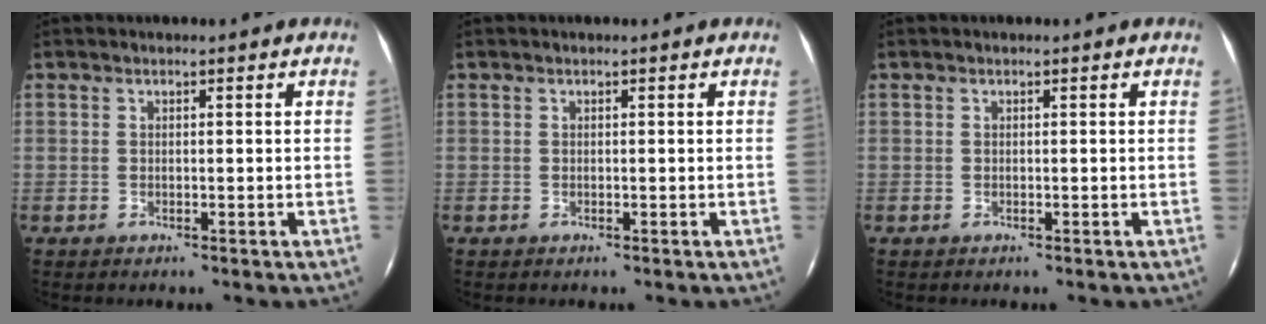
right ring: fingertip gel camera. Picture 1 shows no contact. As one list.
[{"total": 0.0}, {"total": 0.0}]